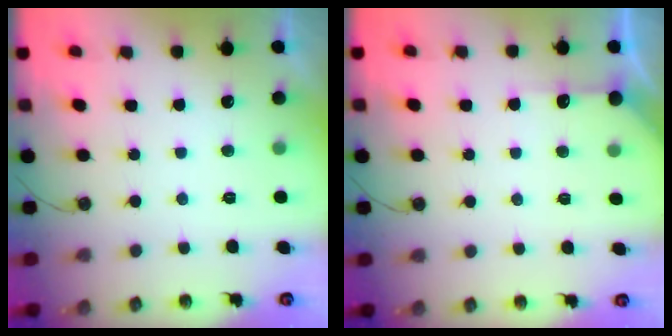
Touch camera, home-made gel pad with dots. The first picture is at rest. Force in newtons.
{"total": 5.8, "press": 5.7, "slide": 0.5}